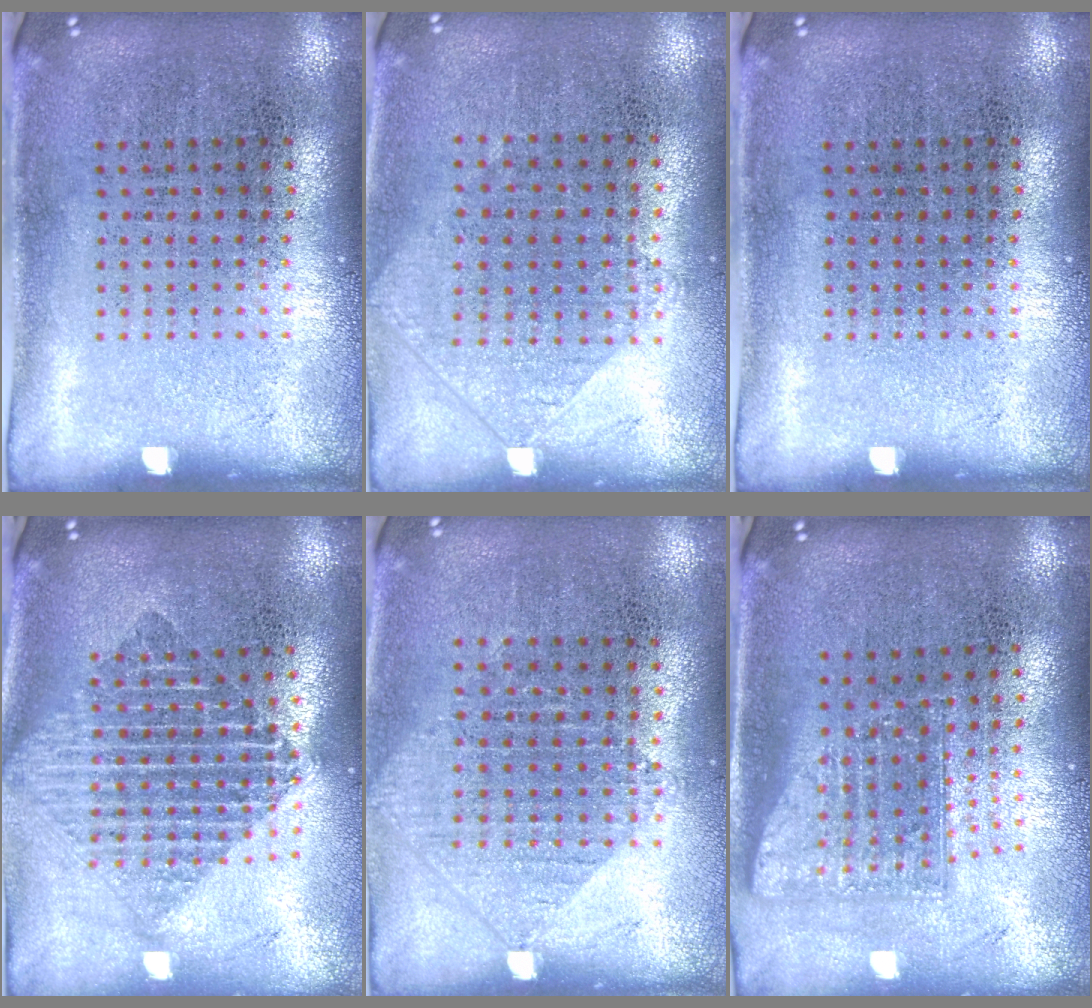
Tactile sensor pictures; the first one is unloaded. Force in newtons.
{"total": 0.9, "press": 0.9, "slide": 0.3}
{"total": 0.0}
{"total": 1.9, "press": 1.6, "slide": 1.0}
{"total": 0.9, "press": 0.9, "slide": 0.2}
{"total": 1.6, "press": 1.2, "slide": 1.1}